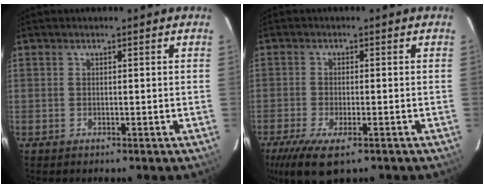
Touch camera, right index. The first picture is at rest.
{"total": 9.0, "force": [-5.6, 2.9, 6.4], "torque": [-0.147, -0.035, -0.097]}